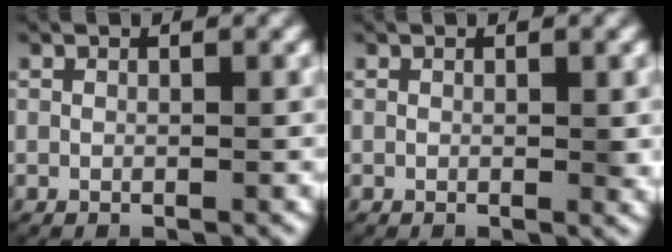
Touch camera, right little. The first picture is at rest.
{"total": 0.7, "force": [0.1, 0.1, 0.7], "torque": [-0.008, -0.004, 0.001]}